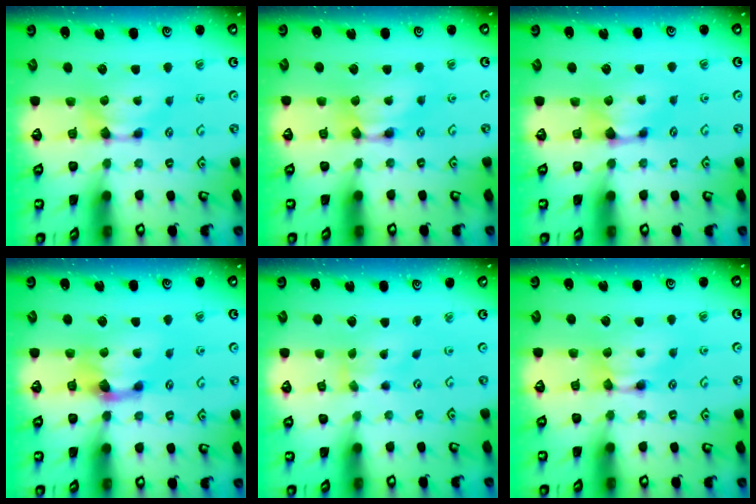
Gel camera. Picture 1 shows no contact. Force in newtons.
{"total": 1.6, "press": 1.5, "slide": 0.1}
{"total": 1.0, "press": 0.7, "slide": 0.6}
{"total": 2.3, "press": 1.4, "slide": 1.8}
{"total": 1.3, "press": 0.7, "slide": 1.1}
{"total": 1.6, "press": 1.6, "slide": 0.2}